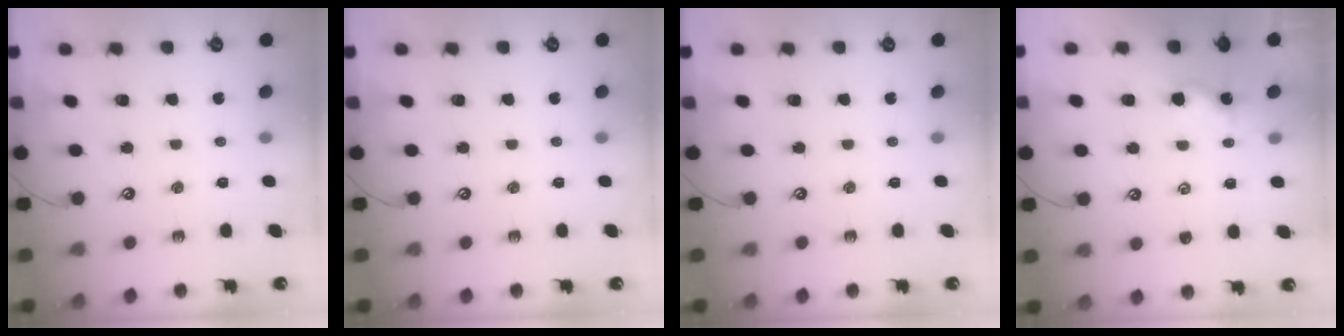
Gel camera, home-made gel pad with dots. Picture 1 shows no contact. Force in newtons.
{"total": 0.0}
{"total": 0.0}
{"total": 1.2, "press": 1.2, "slide": 0.2}